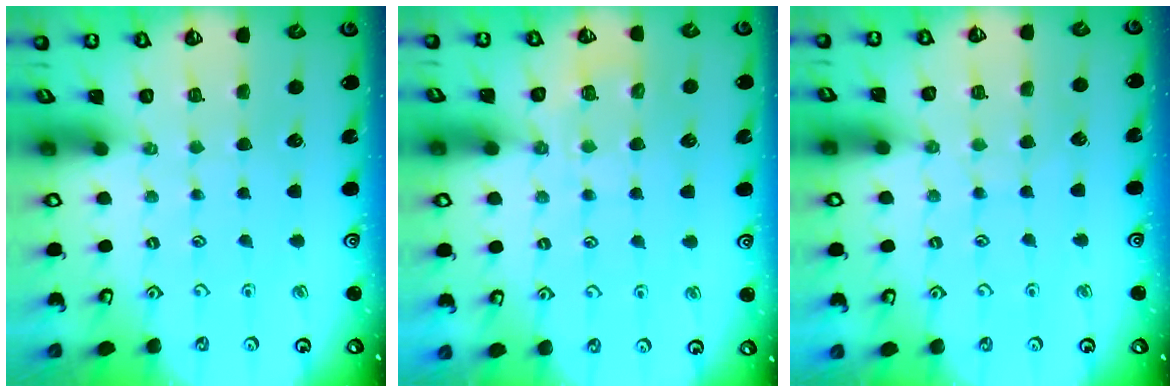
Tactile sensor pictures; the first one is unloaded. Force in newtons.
{"total": 7.8, "press": 7.8, "slide": 0.5}
{"total": 5.1, "press": 5.1, "slide": 0.5}